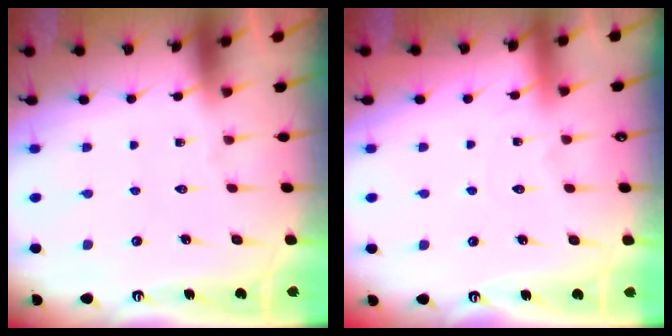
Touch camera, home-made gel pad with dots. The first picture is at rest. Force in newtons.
{"total": 4.3, "press": 4.3, "slide": 0.5}